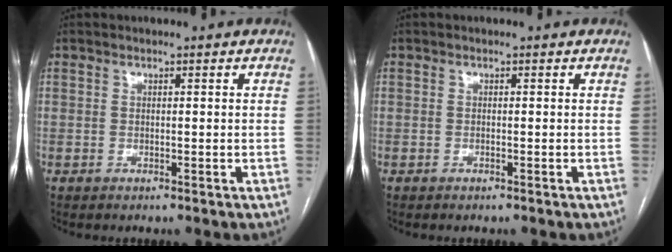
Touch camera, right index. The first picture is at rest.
{"total": 0.0}